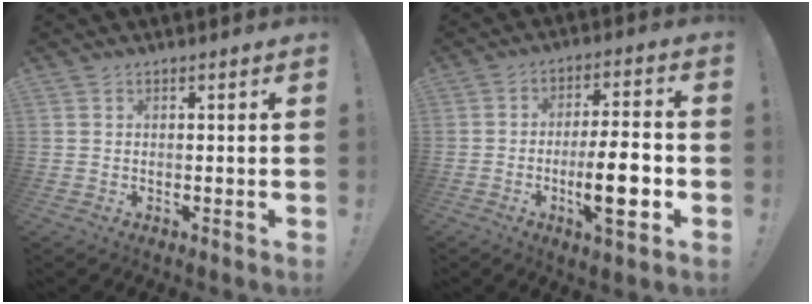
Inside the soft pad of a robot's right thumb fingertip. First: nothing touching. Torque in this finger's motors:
{"motor_torque": [1.59, 1.40, 1.80, -0.58, 0.14]}